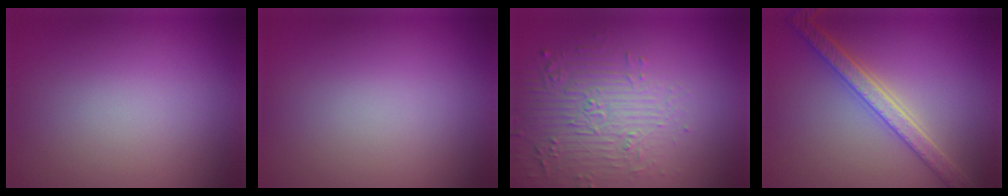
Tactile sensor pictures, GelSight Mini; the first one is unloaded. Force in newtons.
{"total": 0.0}
{"total": 5.2, "press": 4.0, "slide": 3.3}
{"total": 4.5, "press": 4.0, "slide": 2.1}